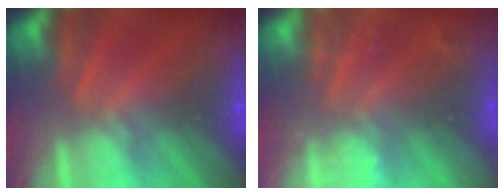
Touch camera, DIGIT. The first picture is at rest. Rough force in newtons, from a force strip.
{"total": 9.8}